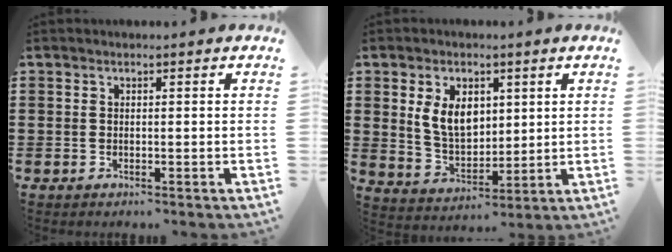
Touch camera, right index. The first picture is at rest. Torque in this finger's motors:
{"motor_torque": [0.78, 0.37, 0.45, 0.17]}